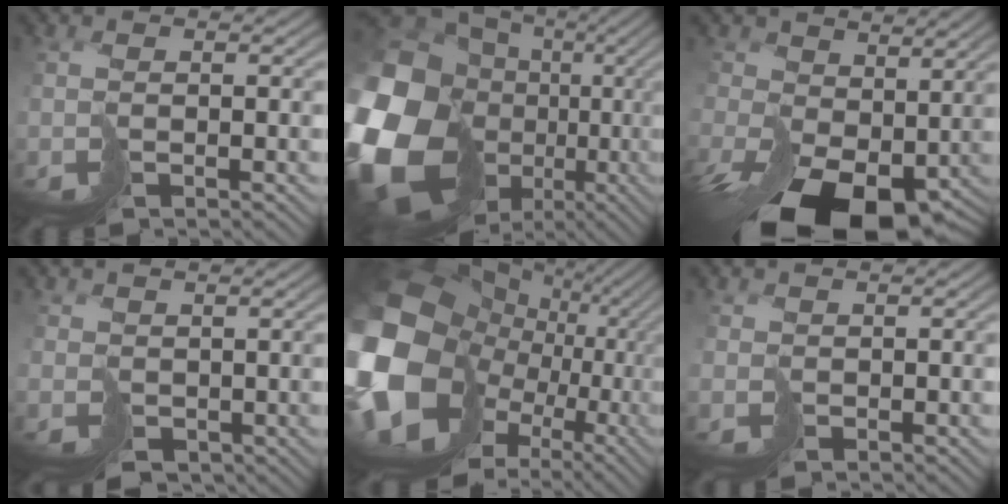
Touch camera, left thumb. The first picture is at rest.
{"total": 22.1, "force": [-1.9, 19.3, 10.6], "torque": [-0.282, -0.058, -0.031]}
{"total": 12.9, "force": [-3.5, 8.3, 9.3], "torque": [-0.192, -0.045, -0.027]}
{"total": 1.9, "force": [0.8, 1.7, 0.2], "torque": [-0.015, -0.007, 0.020]}
{"total": 22.4, "force": [1.1, 19.5, 10.9], "torque": [-0.319, -0.079, 0.037]}
{"total": 1.4, "force": [1.2, 0.4, -0.7], "torque": [0.011, 0.000, 0.031]}